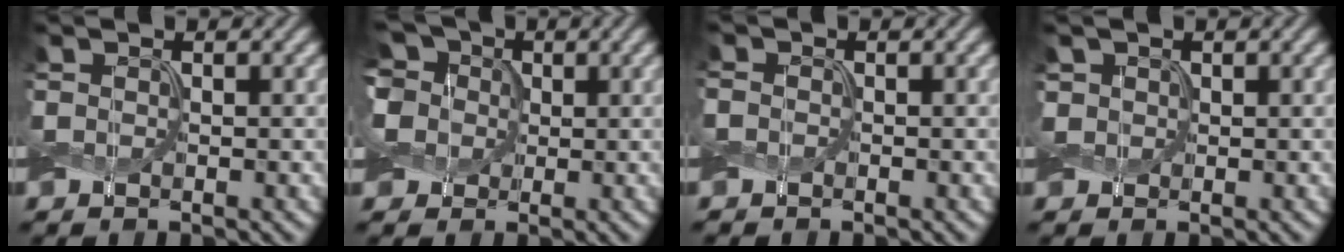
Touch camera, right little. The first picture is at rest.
{"total": 9.9, "force": [4.3, 7.2, 5.3], "torque": [-0.108, 0.036, 0.049]}
{"total": 0.9, "force": [-0.3, 0.8, 0.1], "torque": [0.002, 0.001, -0.008]}
{"total": 1.3, "force": [0.3, 1.2, 0.4], "torque": [-0.010, 0.003, 0.003]}